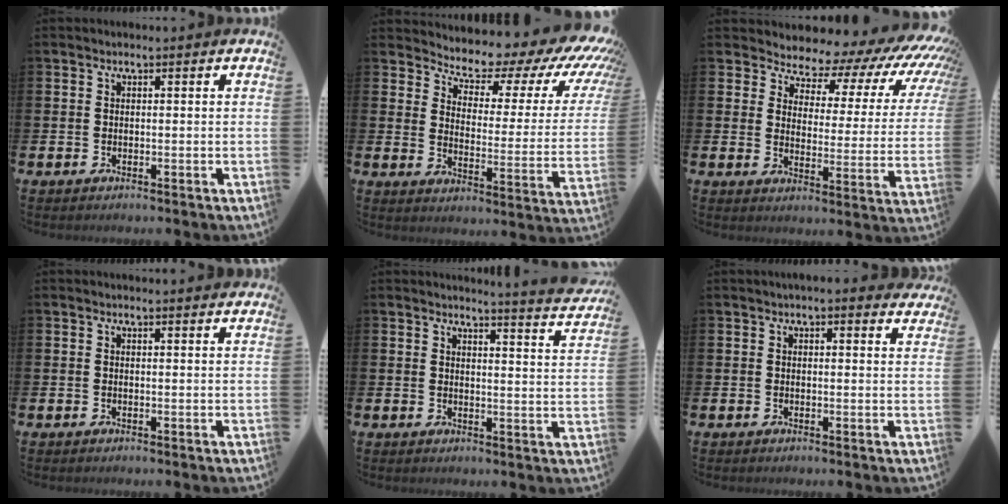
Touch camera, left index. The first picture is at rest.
{"total": 7.4, "force": [6.8, 2.2, 2.0], "torque": [-0.049, -0.068, 0.104]}
{"total": 5.5, "force": [4.7, 2.6, 1.1], "torque": [-0.037, -0.055, 0.070]}
{"total": 0.8, "force": [0.8, -0.1, 0.2], "torque": [0.005, -0.005, 0.012]}
{"total": 3.6, "force": [3.5, -0.6, 0.5], "torque": [-0.003, -0.038, 0.054]}
{"total": 2.0, "force": [2.0, 0.1, 0.3], "torque": [-0.001, -0.010, 0.034]}